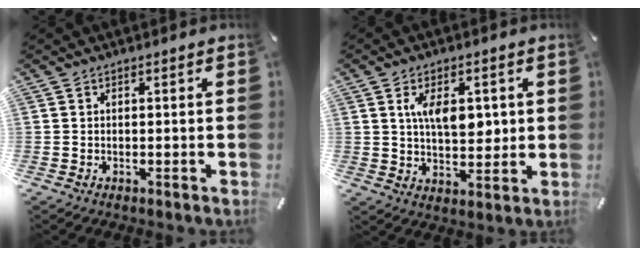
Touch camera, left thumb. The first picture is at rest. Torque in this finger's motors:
{"motor_torque": [1.43, 1.53, 0.80, -0.60, 0.35]}